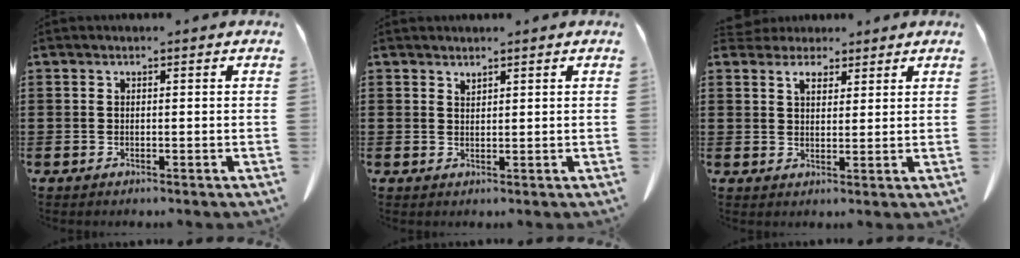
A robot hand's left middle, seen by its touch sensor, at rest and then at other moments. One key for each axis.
{"total": 1.3, "fx": 1.3, "fy": 0.2, "fz": 0.0, "tx": -0.004, "ty": -0.003, "tz": 0.027}
{"total": 3.2, "fx": 2.5, "fy": 1.6, "fz": 1.1, "tx": -0.024, "ty": 0.003, "tz": 0.045}